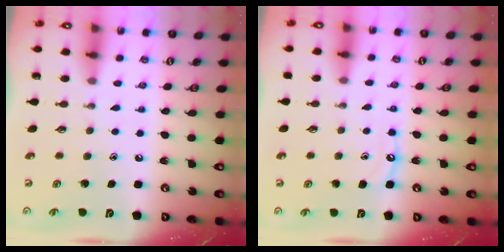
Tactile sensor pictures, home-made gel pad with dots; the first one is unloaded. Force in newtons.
{"total": 5.9, "press": 5.9, "slide": 0.6}